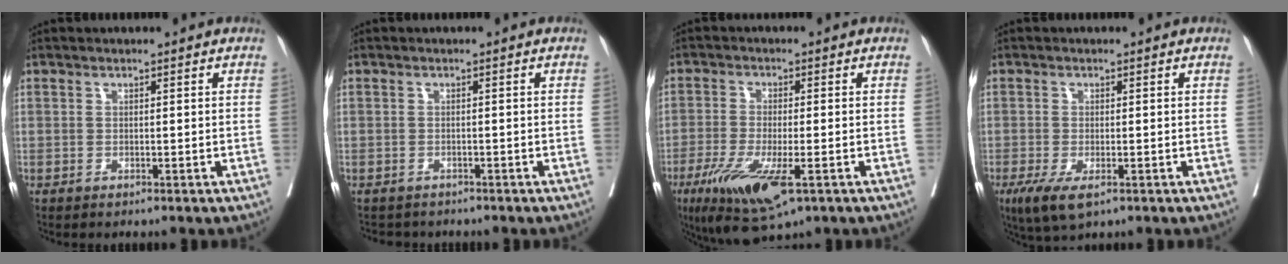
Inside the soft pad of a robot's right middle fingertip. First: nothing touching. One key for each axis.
{"total": 2.9, "fx": -2.7, "fy": 1.2, "fz": 0.2, "tx": -0.002, "ty": -0.003, "tz": -0.038}
{"total": 11.2, "fx": -5.6, "fy": 2.8, "fz": 9.3, "tx": -0.169, "ty": -0.029, "tz": -0.090}
{"total": 5.1, "fx": -2.7, "fy": 1.6, "fz": 4.0, "tx": -0.073, "ty": -0.015, "tz": -0.041}